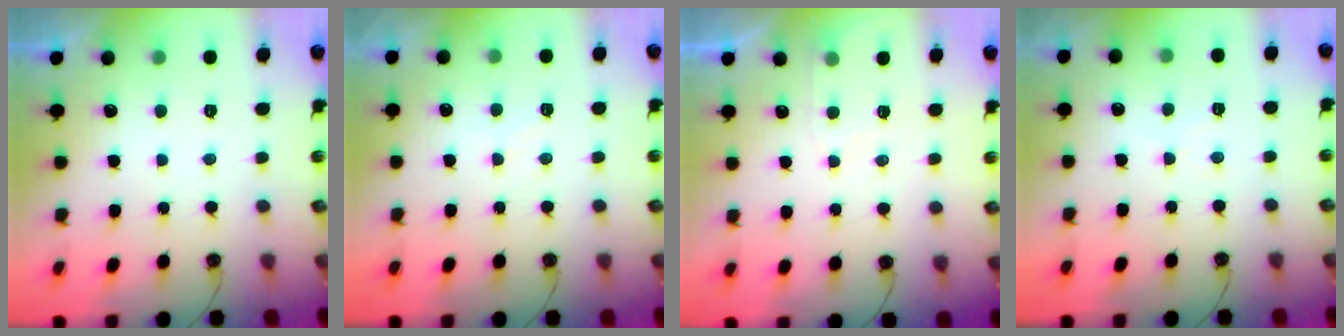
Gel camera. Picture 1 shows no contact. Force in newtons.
{"total": 5.2, "press": 5.2, "slide": 0.7}
{"total": 4.4, "press": 4.3, "slide": 0.6}
{"total": 3.9, "press": 3.9, "slide": 0.7}